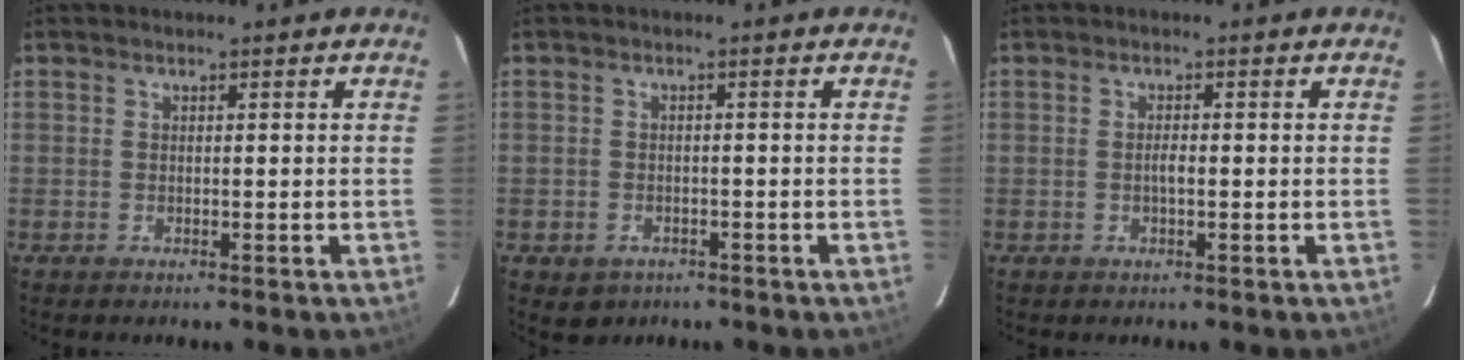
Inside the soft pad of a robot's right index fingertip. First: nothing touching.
{"total": 3.7, "force": [-1.9, 3.0, 1.1], "torque": [-0.029, 0.000, -0.019]}
{"total": 1.3, "force": [-0.3, 0.4, 1.2], "torque": [-0.024, 0.002, -0.006]}